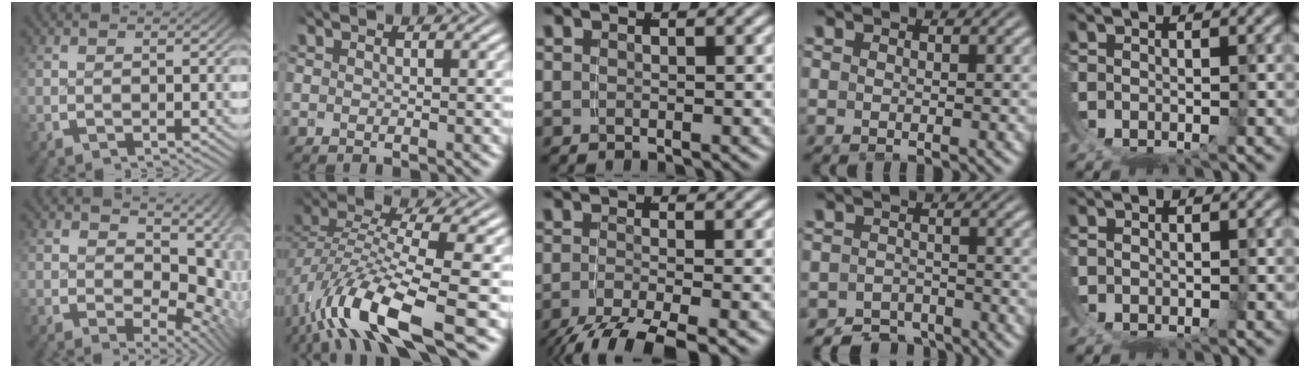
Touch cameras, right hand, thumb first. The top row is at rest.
{"thumb": {"total": 8.5, "force": [-0.2, 4.9, 6.9], "torque": [-0.093, -0.014, 0.006]}, "index": {"total": 8.2, "force": [-2.9, 3.6, 6.7], "torque": [-0.147, -0.032, -0.031]}, "middle": {"total": 5.4, "force": [-3.8, 1.7, 3.5], "torque": [-0.064, -0.021, -0.043]}, "ring": {"total": 6.3, "force": [-5.6, 2.8, 0.5], "torque": [0.015, -0.021, -0.099]}, "little": {"total": 0.8, "force": [0.4, -0.6, -0.2], "torque": [0.007, -0.003, 0.013]}}